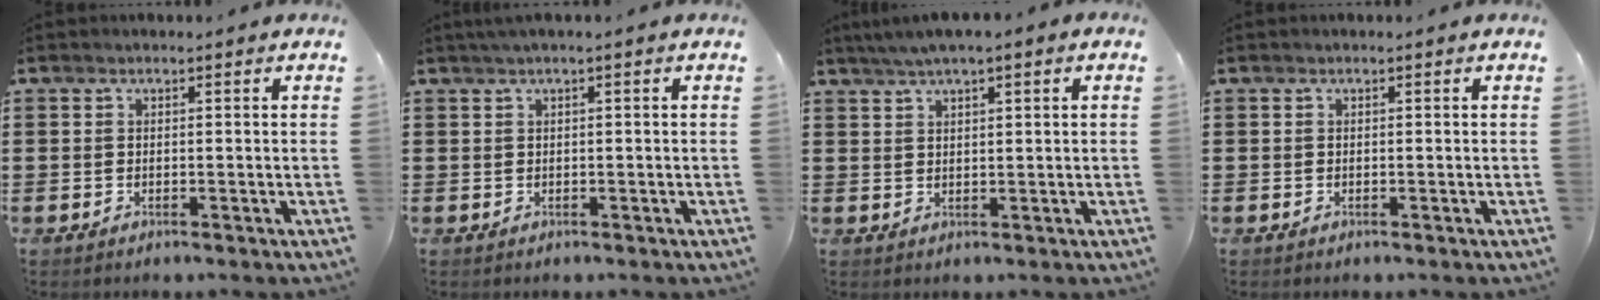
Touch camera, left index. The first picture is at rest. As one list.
[{"total": 1.0, "force": [0.1, -0.1, 0.9], "torque": [-0.013, -0.004, 0.004]}, {"total": 2.2, "force": [1.4, 0.3, 1.6], "torque": [-0.032, 0.005, 0.025]}, {"total": 0.0}]